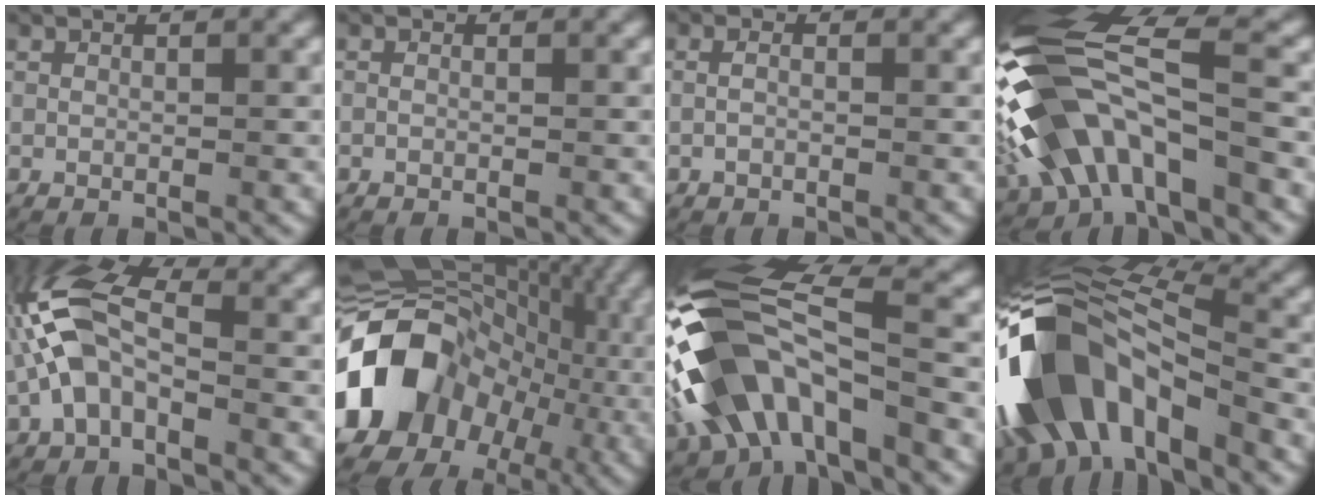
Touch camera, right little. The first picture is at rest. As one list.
[{"total": 0.0}, {"total": 0.7, "force": [-0.3, 0.3, 0.6], "torque": [-0.013, -0.001, -0.004]}, {"total": 10.6, "force": [-0.3, 6.0, 8.7], "torque": [-0.225, -0.012, 0.006]}, {"total": 7.1, "force": [0.0, 4.5, 5.4], "torque": [-0.125, -0.004, -0.003]}, {"total": 18.5, "force": [-1.3, 14.0, 12.0], "torque": [-0.213, -0.023, -0.019]}, {"total": 12.3, "force": [-0.7, 7.4, 9.8], "torque": [-0.230, -0.013, -0.006]}, {"total": 15.5, "force": [-2.2, 9.7, 11.9], "torque": [-0.229, -0.008, -0.035]}]